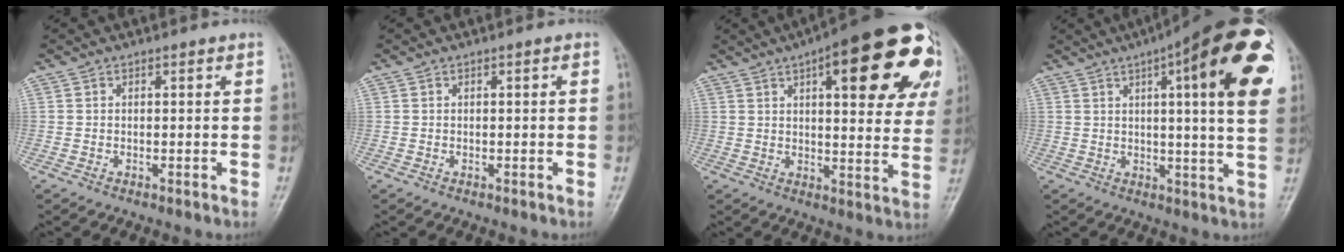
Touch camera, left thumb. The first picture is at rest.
{"total": 0.0}
{"total": 25.8, "force": [10.8, 8.6, 21.8], "torque": [-0.249, -0.005, 0.137]}
{"total": 22.4, "force": [8.3, 4.7, 20.3], "torque": [-0.260, -0.006, 0.103]}